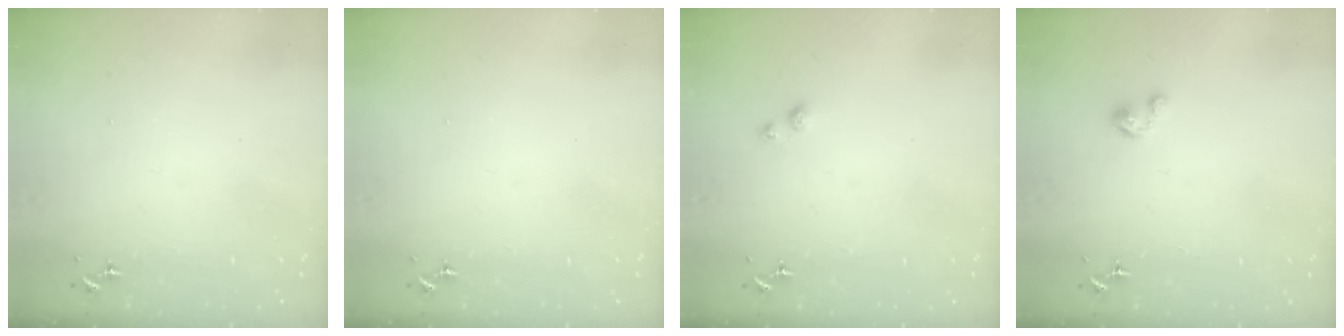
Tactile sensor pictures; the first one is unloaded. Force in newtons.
{"total": 0.0}
{"total": 2.6, "press": 2.6, "slide": 0.6}
{"total": 3.0, "press": 3.0, "slide": 0.3}